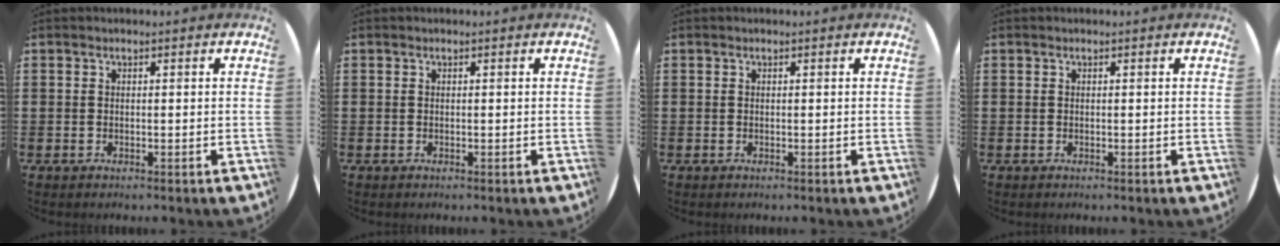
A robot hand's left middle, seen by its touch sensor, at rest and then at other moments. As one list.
[{"total": 0.0}, {"total": 0.0}, {"total": 0.0}]